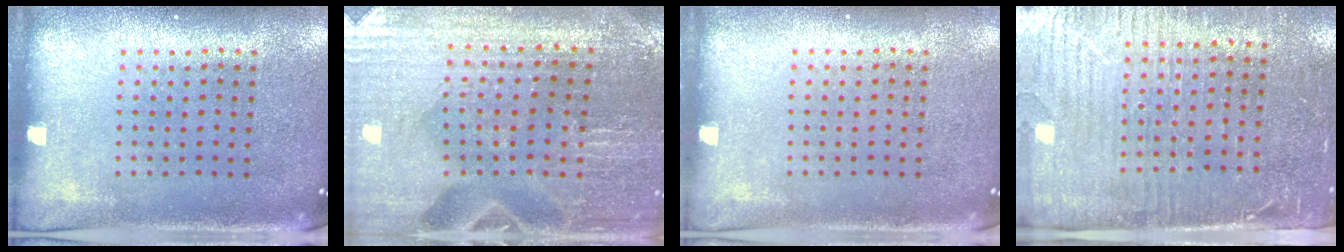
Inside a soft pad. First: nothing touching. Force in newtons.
{"total": 1.5, "press": 1.4, "slide": 0.2}
{"total": 0.0}
{"total": 3.6, "press": 3.2, "slide": 1.7}